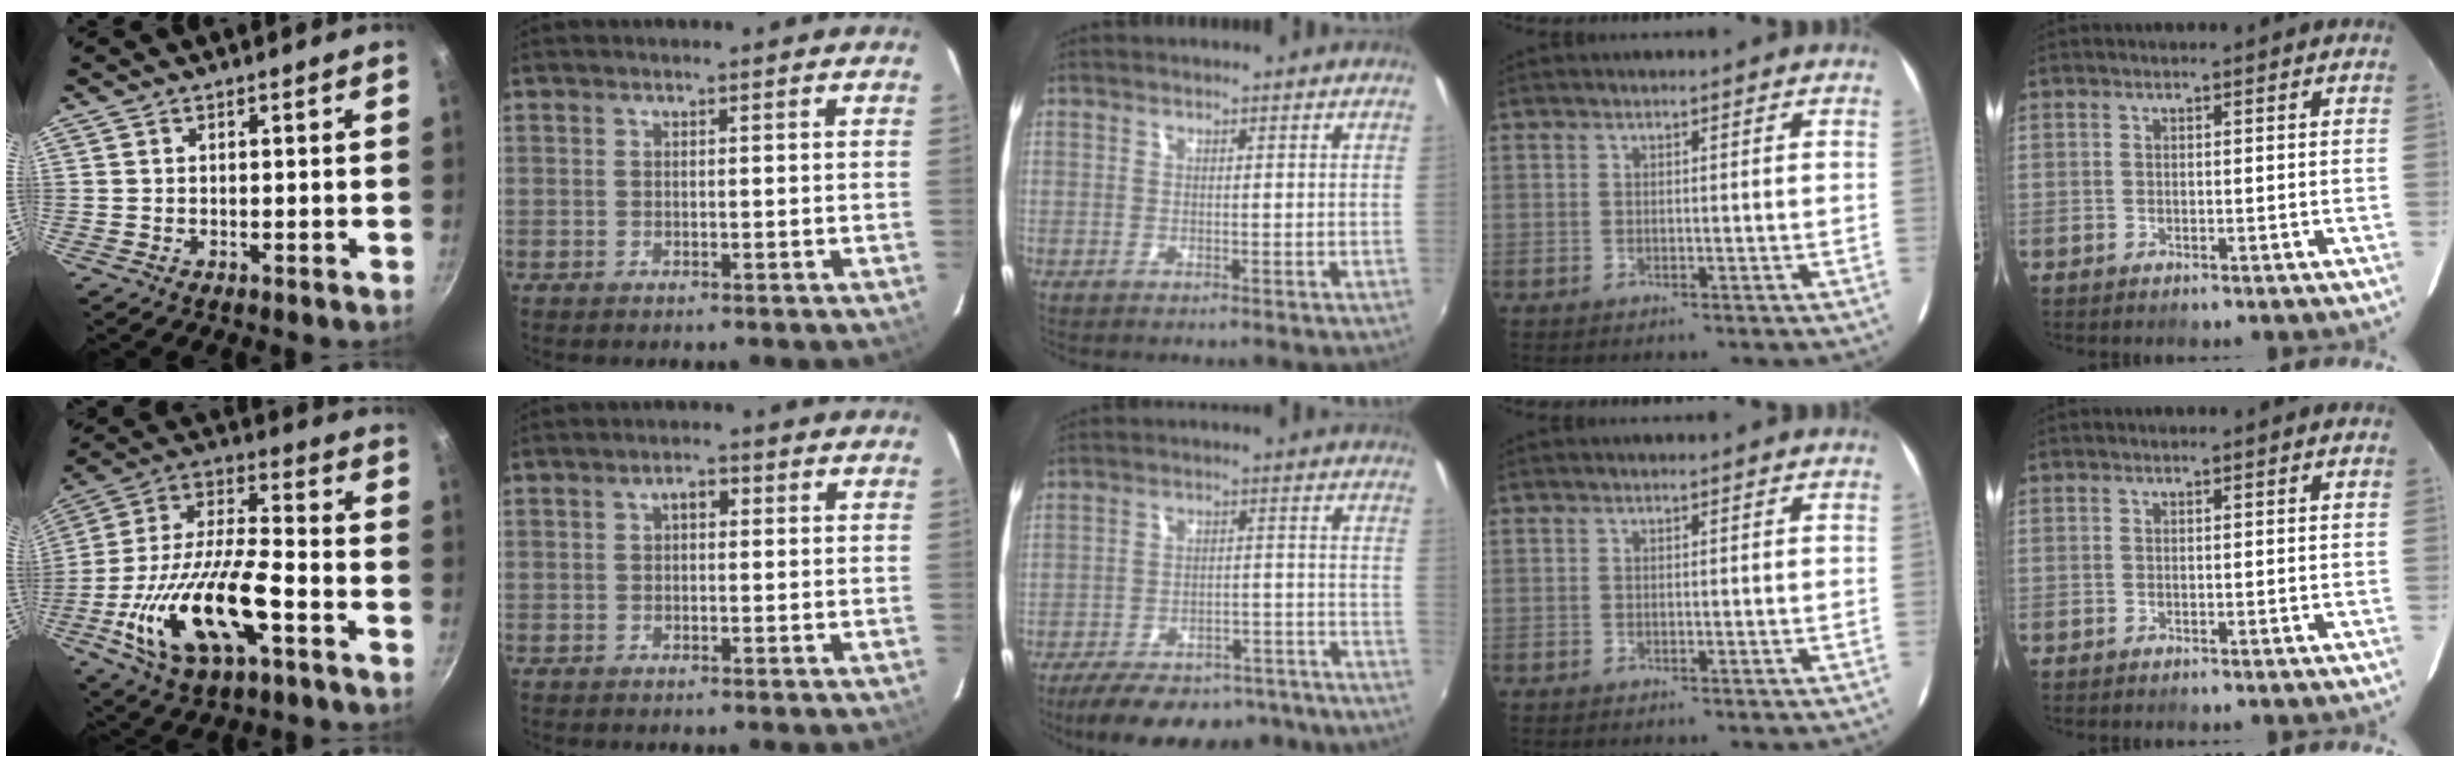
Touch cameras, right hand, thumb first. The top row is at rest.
{"thumb": {"total": 21.3, "force": [-7.8, 8.6, 17.9], "torque": [-0.338, 0.027, -0.146]}, "index": {"total": 2.3, "force": [0.4, 1.5, 1.7], "torque": [-0.028, 0.010, 0.006]}, "middle": {"total": 24.9, "force": [-22.4, 5.1, 9.4], "torque": [-0.154, 0.002, -0.284]}}